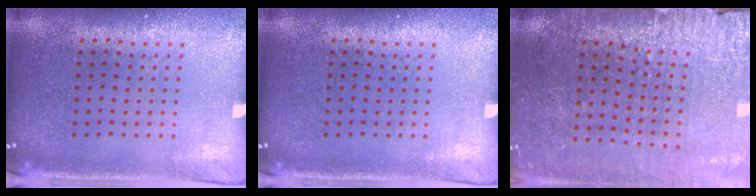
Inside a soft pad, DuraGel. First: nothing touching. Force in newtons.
{"total": 0.0}
{"total": 2.9, "press": 2.9, "slide": 0.2}